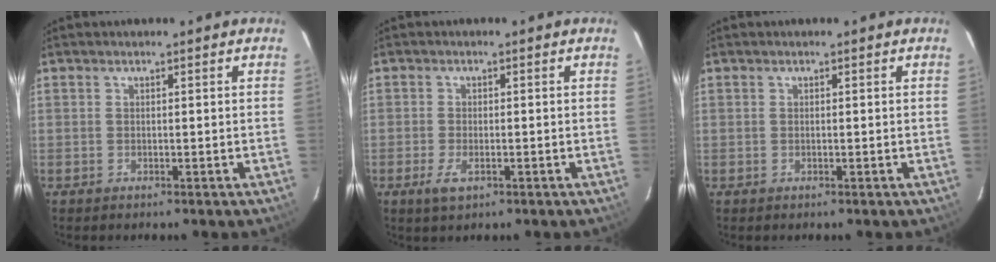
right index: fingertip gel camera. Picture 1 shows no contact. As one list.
[{"total": 3.3, "force": [-1.6, 1.5, 2.5], "torque": [-0.054, -0.008, -0.028]}, {"total": 0.0}]